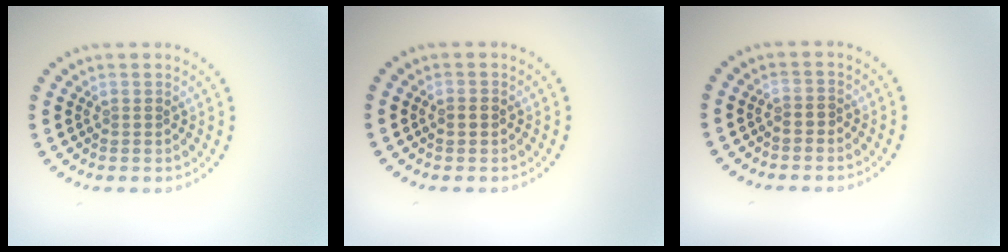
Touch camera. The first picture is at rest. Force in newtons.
{"total": 1.2, "press": 1.2, "slide": 0.2}
{"total": 0.6, "press": 0.4, "slide": 0.4}